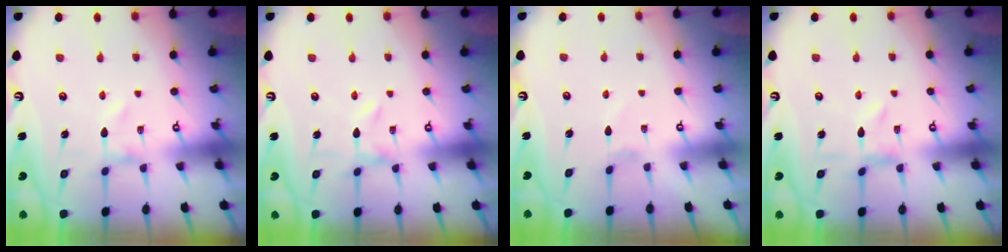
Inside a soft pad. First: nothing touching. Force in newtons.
{"total": 0.0}
{"total": 0.0}
{"total": 2.4, "press": 2.4, "slide": 0.3}